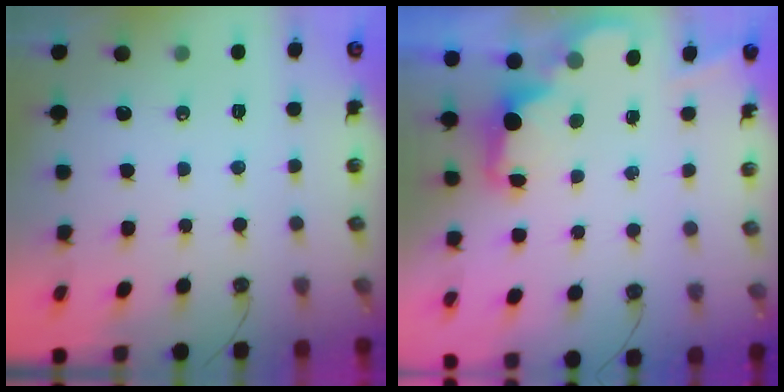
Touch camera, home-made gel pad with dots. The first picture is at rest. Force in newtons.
{"total": 2.9, "press": 2.9, "slide": 0.6}